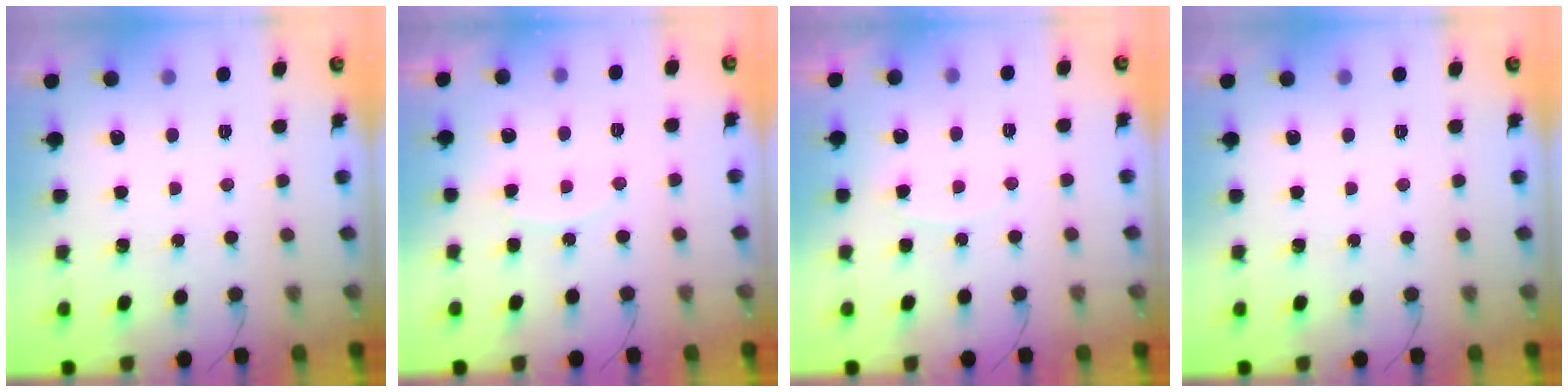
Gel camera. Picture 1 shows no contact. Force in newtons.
{"total": 7.3, "press": 7.3, "slide": 0.3}
{"total": 5.6, "press": 5.6, "slide": 0.6}
{"total": 0.0}